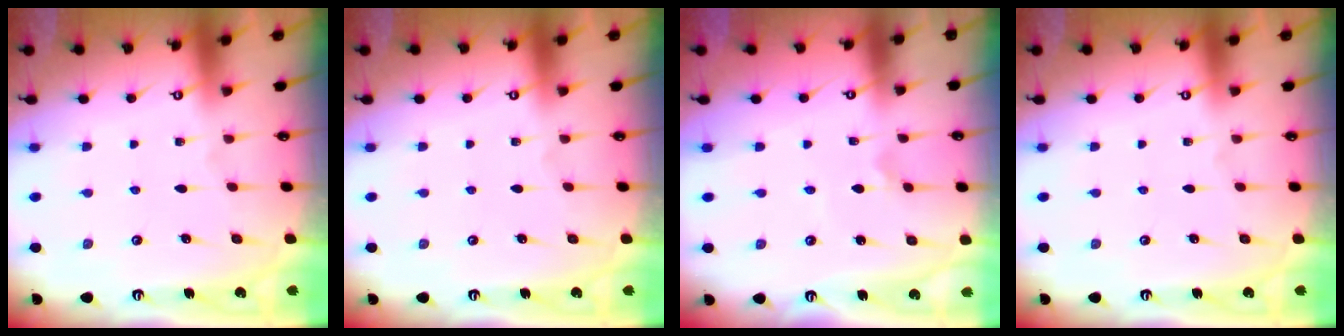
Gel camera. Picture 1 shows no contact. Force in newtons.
{"total": 0.0}
{"total": 1.8, "press": 1.7, "slide": 0.4}
{"total": 0.0}